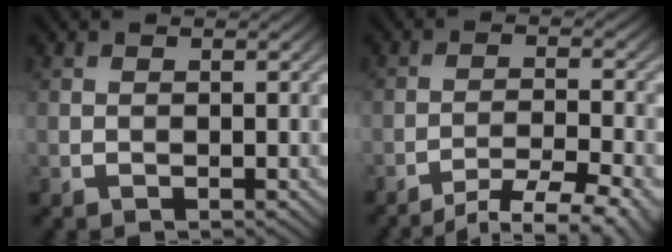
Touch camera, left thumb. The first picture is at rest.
{"total": 4.7, "force": [-3.8, 0.2, 2.9], "torque": [-0.054, 0.004, -0.058]}